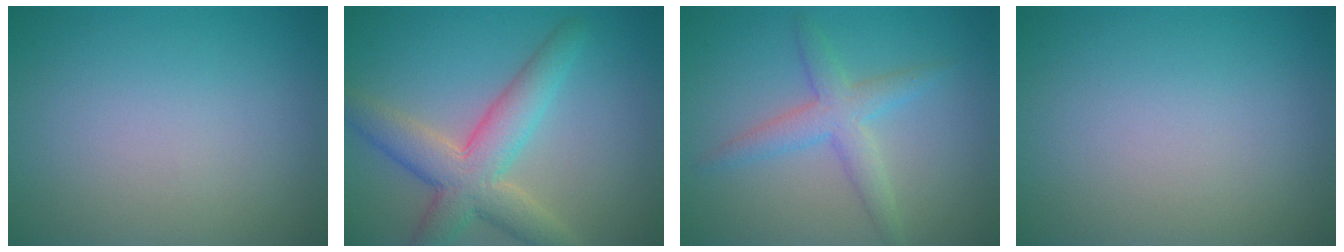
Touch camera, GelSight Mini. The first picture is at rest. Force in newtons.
{"total": 6.0, "press": 6.0, "slide": 0.4}
{"total": 3.2, "press": 3.2, "slide": 0.0}
{"total": 0.0}